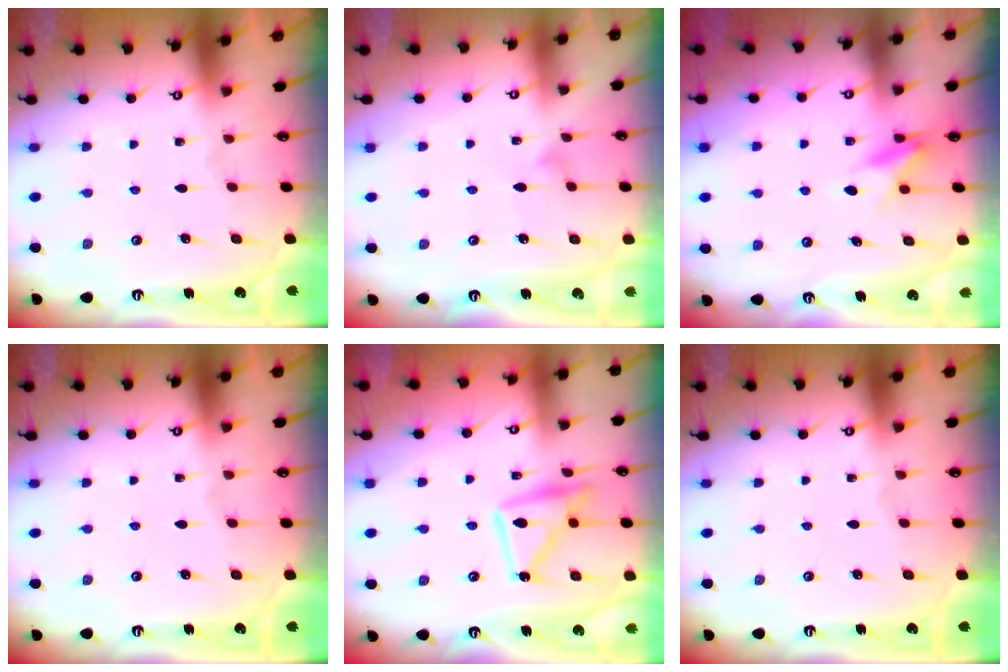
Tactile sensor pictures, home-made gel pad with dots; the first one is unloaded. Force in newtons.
{"total": 4.3, "press": 4.2, "slide": 0.3}
{"total": 7.6, "press": 7.6, "slide": 0.9}
{"total": 0.0}
{"total": 14.0, "press": 13.9, "slide": 1.2}
{"total": 0.0}